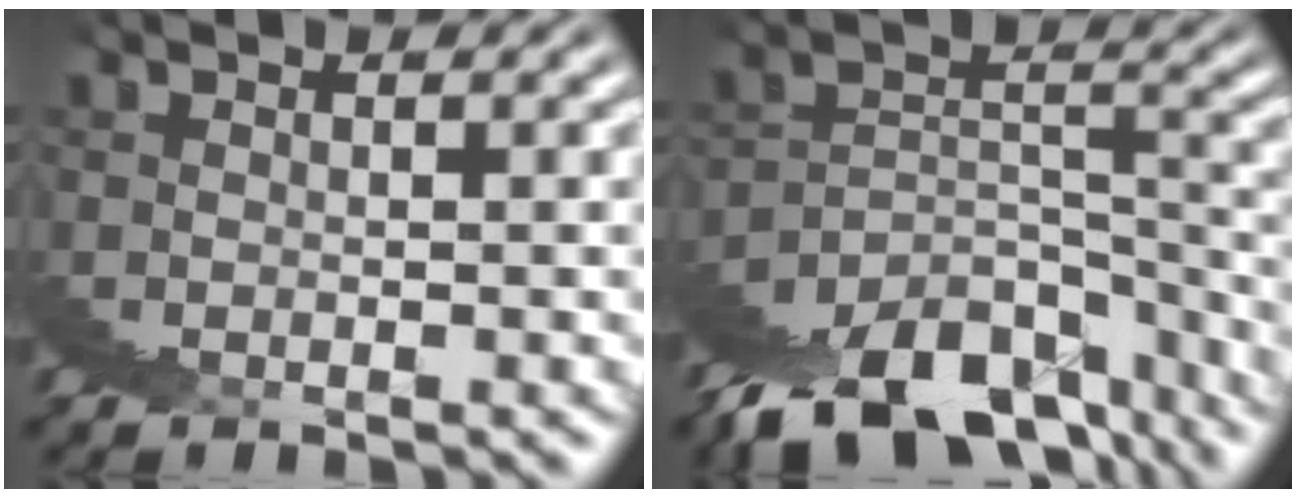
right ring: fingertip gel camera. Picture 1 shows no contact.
{"total": 9.6, "force": [-9.6, -0.3, 0.9], "torque": [0.001, -0.010, -0.145]}